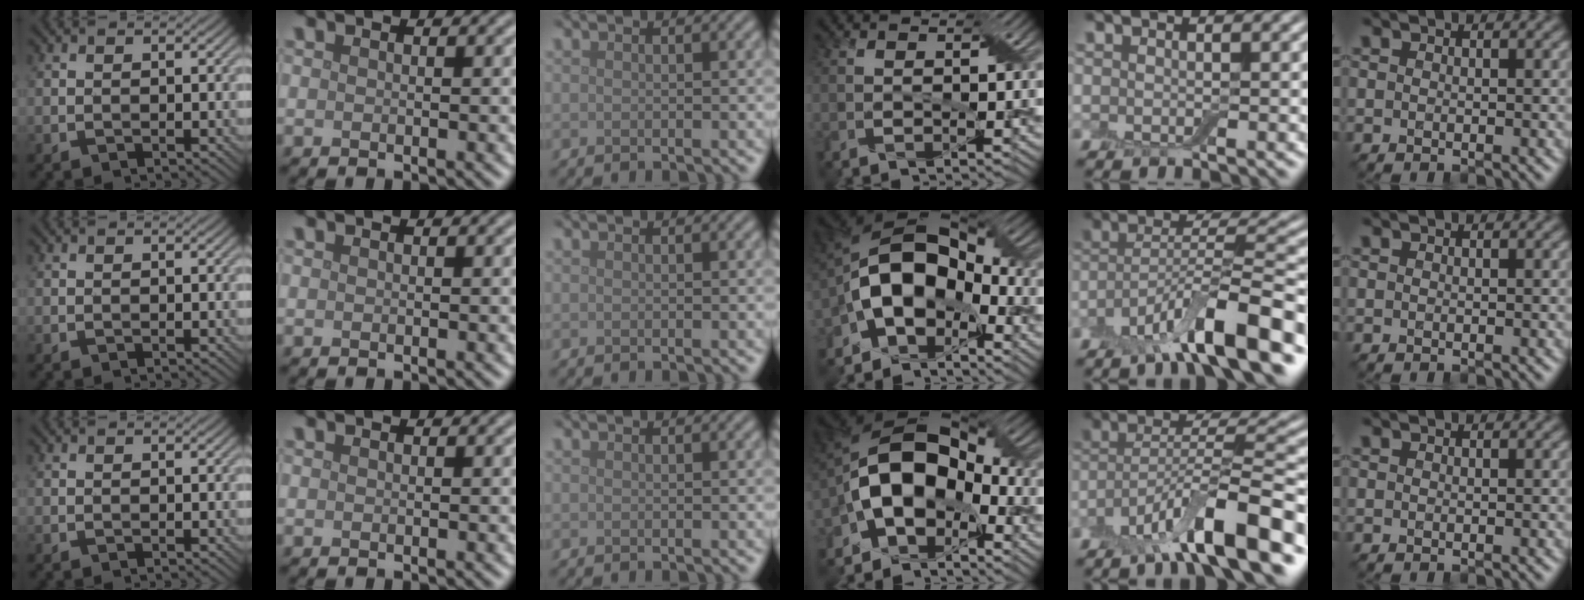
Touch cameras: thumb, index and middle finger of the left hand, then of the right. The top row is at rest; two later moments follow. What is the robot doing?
{"motion": "fold", "object": "bandage"}